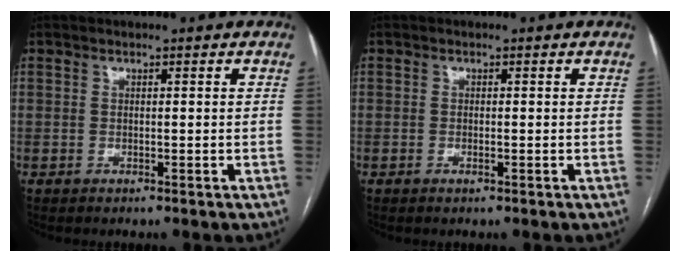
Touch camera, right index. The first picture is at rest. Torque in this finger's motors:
{"motor_torque": [-0.47, 0.24, -0.01, -0.01]}